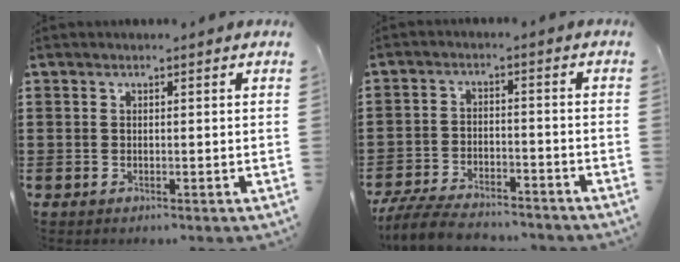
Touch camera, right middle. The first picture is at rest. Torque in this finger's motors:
{"motor_torque": [1.31, -0.57, 0.23, 0.10]}